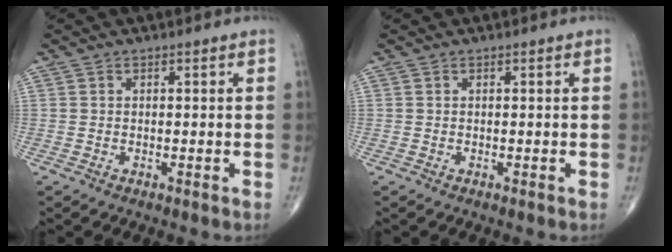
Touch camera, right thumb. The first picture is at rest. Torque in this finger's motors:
{"motor_torque": [0.02, 0.01, 0.01, 0.01, 0.00]}